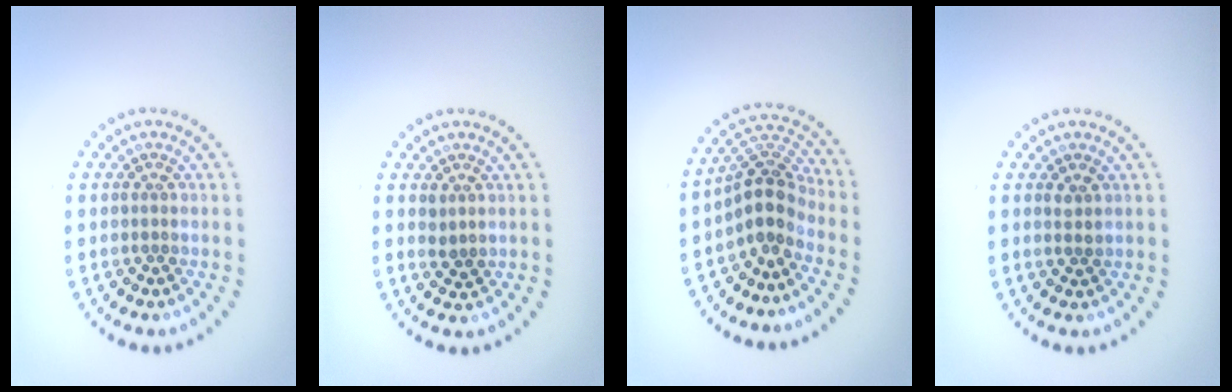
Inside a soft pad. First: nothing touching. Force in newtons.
{"total": 1.1, "press": 1.0, "slide": 0.5}
{"total": 3.8, "press": 2.9, "slide": 2.5}
{"total": 0.8, "press": 0.7, "slide": 0.4}